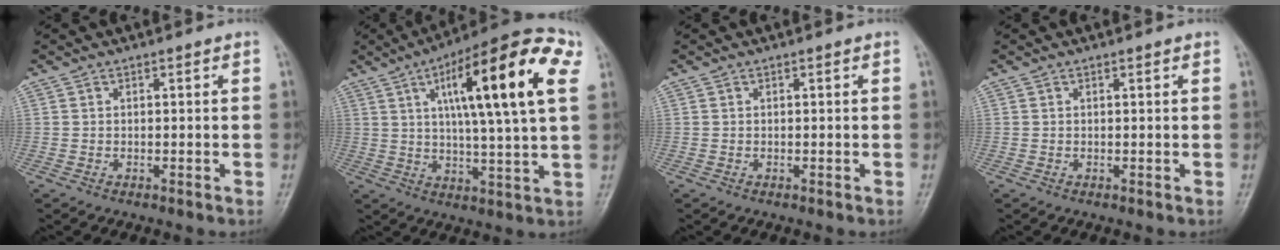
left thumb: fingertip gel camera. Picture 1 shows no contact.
{"total": 21.7, "force": [7.1, 4.5, 20.0], "torque": [-0.291, 0.003, 0.100]}
{"total": 0.0}
{"total": 0.0}